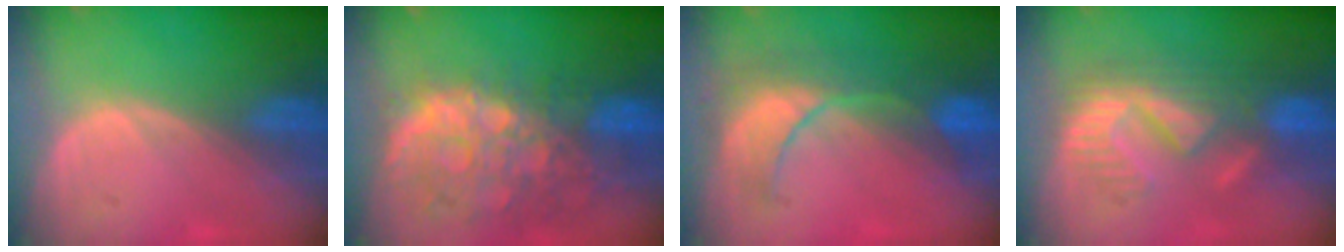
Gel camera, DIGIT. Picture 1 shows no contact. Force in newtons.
{"total": 12.8, "press": 10.5, "slide": 7.3}
{"total": 8.4, "press": 8.3, "slide": 1.3}
{"total": 8.9, "press": 8.8, "slide": 1.8}